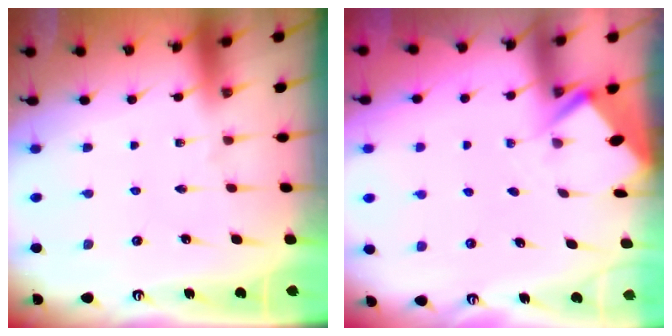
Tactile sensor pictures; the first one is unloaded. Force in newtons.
{"total": 2.9, "press": 2.9, "slide": 0.1}